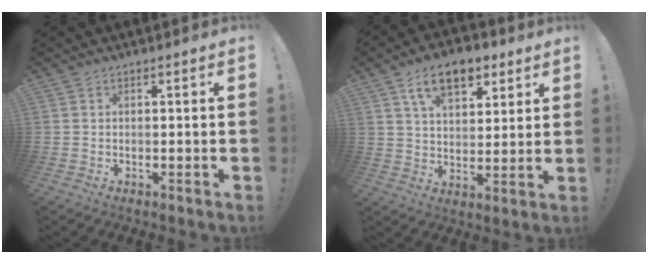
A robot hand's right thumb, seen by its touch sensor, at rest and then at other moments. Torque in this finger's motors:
{"motor_torque": [1.11, 2.65, 0.09, 0.23, 0.08]}